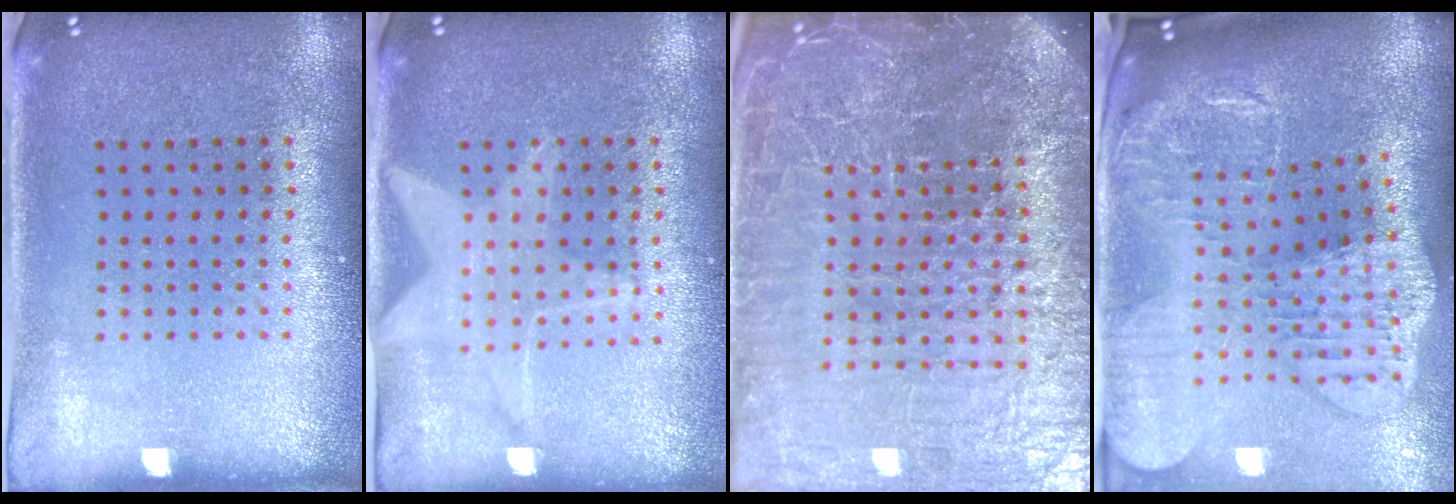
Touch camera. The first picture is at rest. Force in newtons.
{"total": 1.5, "press": 1.5, "slide": 0.3}
{"total": 7.0, "press": 6.1, "slide": 3.4}
{"total": 3.8, "press": 2.9, "slide": 2.4}